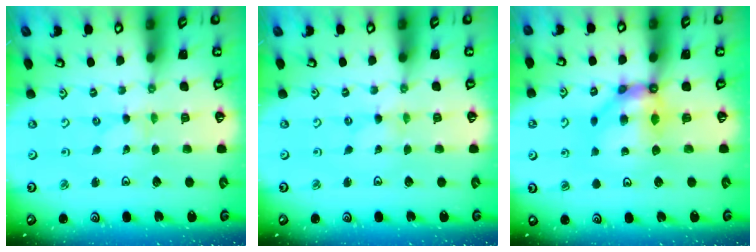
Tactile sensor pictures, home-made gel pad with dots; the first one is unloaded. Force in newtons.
{"total": 0.0}
{"total": 8.9, "press": 8.9, "slide": 0.6}